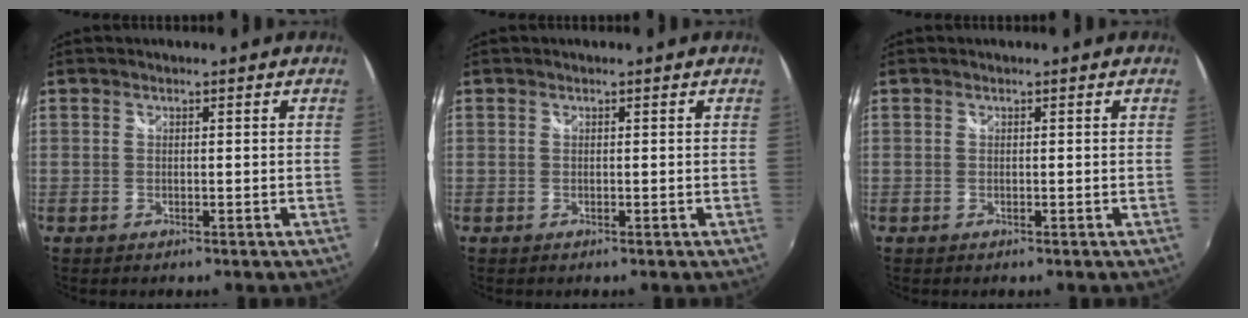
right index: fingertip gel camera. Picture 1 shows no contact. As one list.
[{"total": 0.0}, {"total": 0.0}]